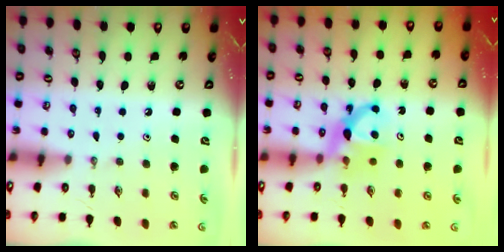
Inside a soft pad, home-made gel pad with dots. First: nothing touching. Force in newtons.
{"total": 7.3, "press": 7.3, "slide": 0.2}